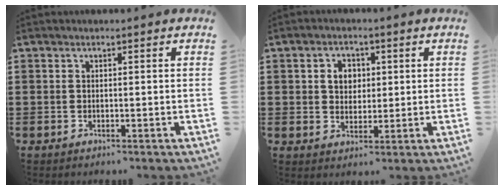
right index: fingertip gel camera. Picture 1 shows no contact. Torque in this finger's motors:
{"motor_torque": [0.55, 0.43, 0.44, 0.06]}